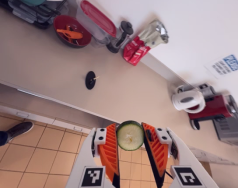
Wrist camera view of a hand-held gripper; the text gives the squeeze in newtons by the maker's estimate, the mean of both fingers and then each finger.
{"total": 6.2, "left": 6.0, "right": 6.5}